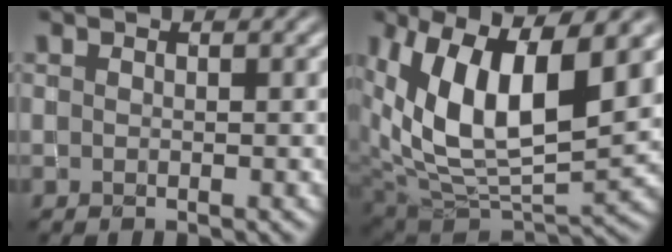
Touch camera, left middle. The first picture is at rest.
{"total": 12.5, "force": [4.1, 6.2, 10.1], "torque": [-0.189, 0.000, 0.075]}